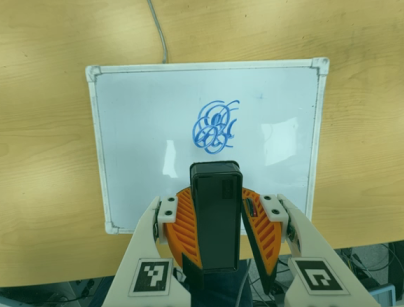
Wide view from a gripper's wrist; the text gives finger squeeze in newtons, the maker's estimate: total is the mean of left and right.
{"total": 8.5, "left": 9.0, "right": 8.1}